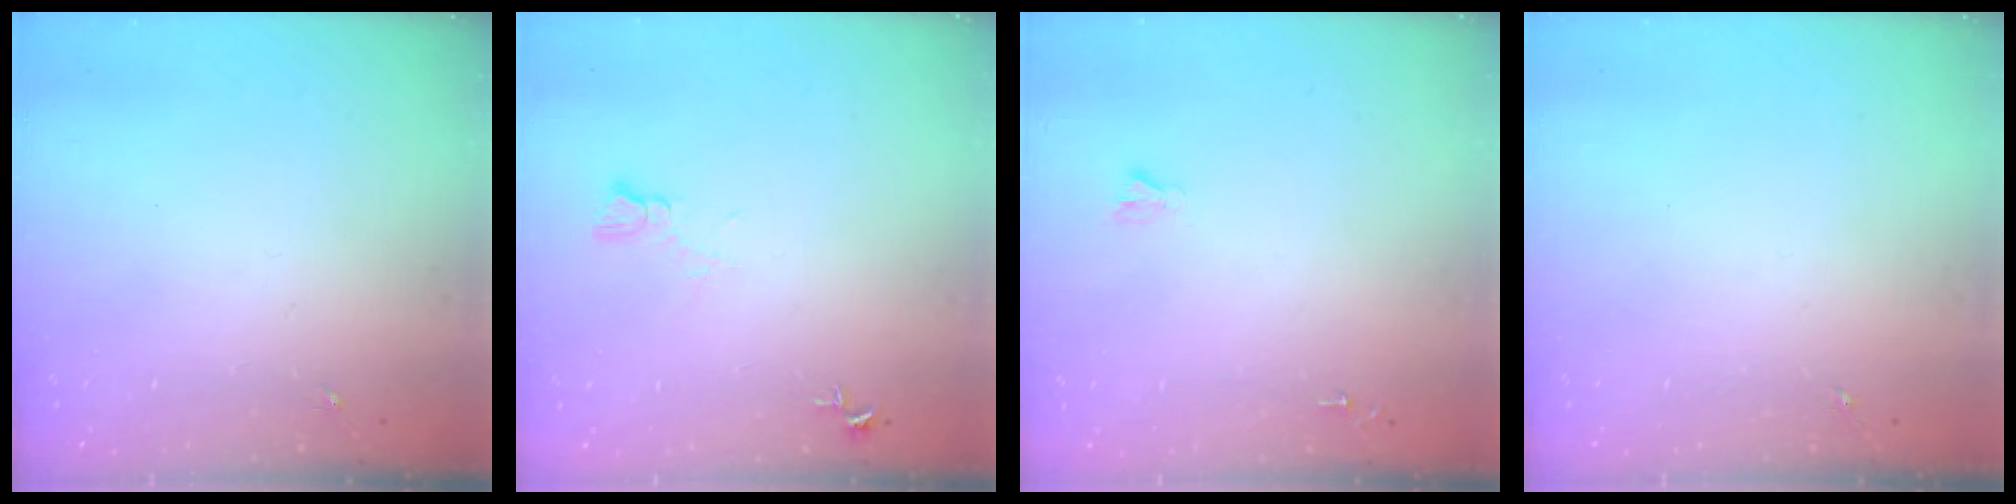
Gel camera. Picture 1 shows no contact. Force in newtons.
{"total": 3.7, "press": 3.7, "slide": 0.3}
{"total": 1.8, "press": 1.8, "slide": 0.1}
{"total": 0.0}